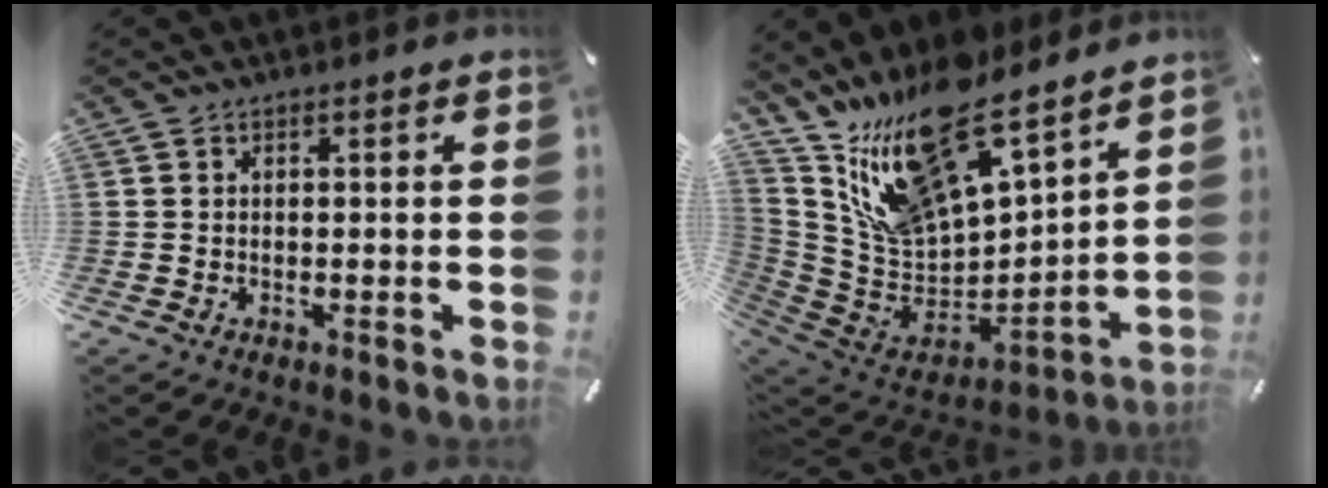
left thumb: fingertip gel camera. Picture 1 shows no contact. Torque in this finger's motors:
{"motor_torque": [4.80, 0.21, 1.38, -1.39, 0.95]}